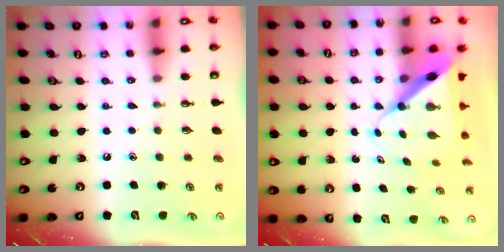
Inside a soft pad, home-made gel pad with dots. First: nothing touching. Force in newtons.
{"total": 9.1, "press": 9.1, "slide": 0.5}